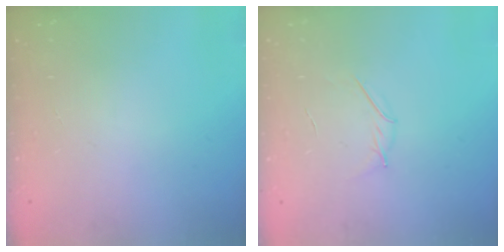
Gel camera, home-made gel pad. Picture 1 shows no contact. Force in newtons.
{"total": 2.9, "press": 2.8, "slide": 0.9}